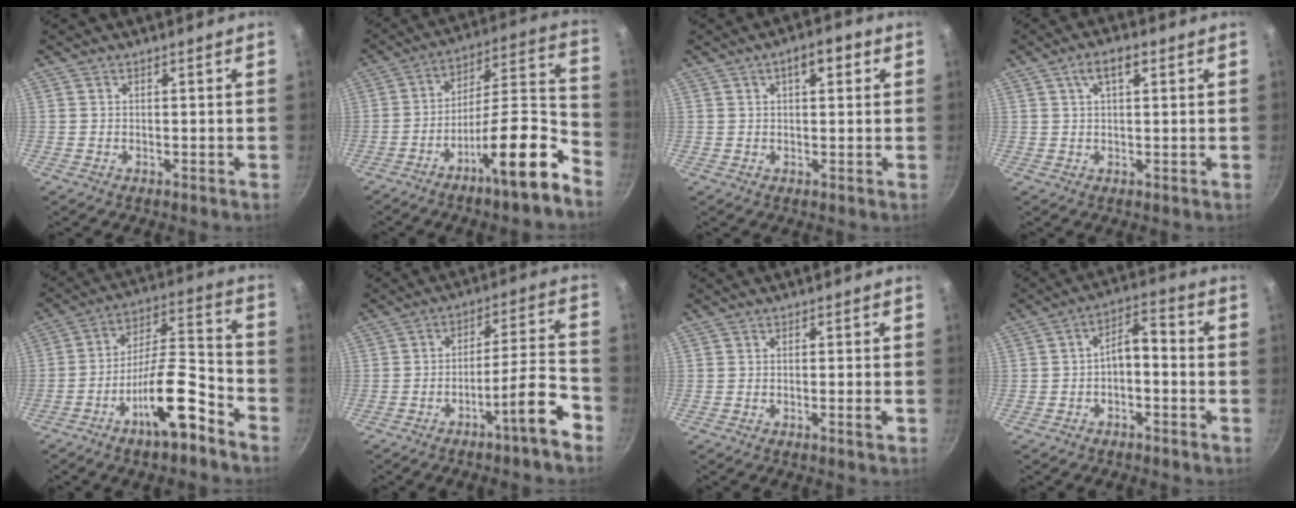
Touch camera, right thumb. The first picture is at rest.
{"total": 16.9, "force": [-10.0, 3.3, 13.1], "torque": [-0.172, 0.092, -0.169]}
{"total": 5.0, "force": [1.9, 2.3, 4.0], "torque": [-0.044, 0.009, 0.024]}
{"total": 4.7, "force": [2.0, 2.0, 3.7], "torque": [-0.062, 0.006, 0.032]}
{"total": 14.9, "force": [-8.4, 4.6, 11.5], "torque": [-0.176, 0.067, -0.142]}
{"total": 10.1, "force": [-6.2, 1.0, 7.9], "torque": [-0.113, 0.056, -0.089]}
{"total": 1.7, "force": [-0.7, 0.0, 1.6], "torque": [-0.028, 0.005, -0.010]}
{"total": 5.9, "force": [-1.7, 3.1, 4.8], "torque": [-0.063, 0.040, -0.030]}